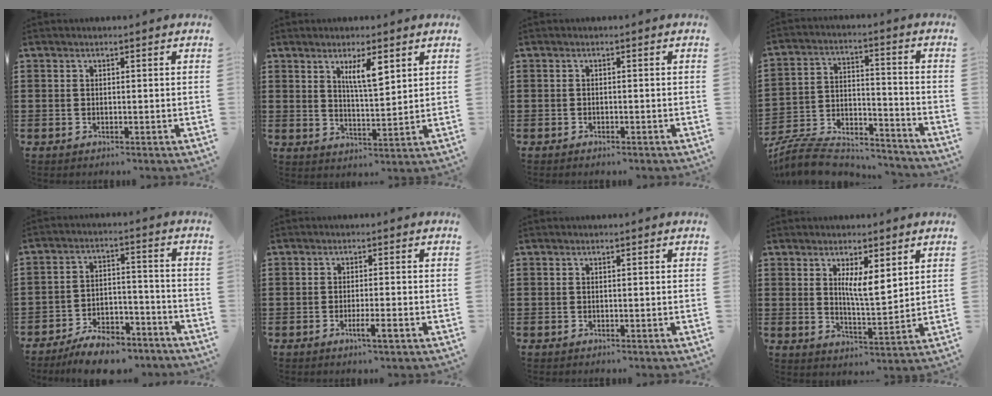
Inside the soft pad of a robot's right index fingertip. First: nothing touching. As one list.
[{"total": 5.2, "force": [2.7, 1.3, 4.2], "torque": [-0.081, 0.003, 0.043]}, {"total": 0.8, "force": [-0.8, 0.1, 0.1], "torque": [-0.004, -0.003, -0.017]}, {"total": 8.8, "force": [-8.3, 1.6, 2.4], "torque": [-0.053, 0.009, -0.163]}, {"total": 7.7, "force": [-6.9, 1.9, 2.9], "torque": [-0.051, 0.018, -0.128]}, {"total": 2.8, "force": [-1.5, 0.2, 2.4], "torque": [-0.040, -0.002, -0.026]}, {"total": 0.0}, {"total": 4.9, "force": [2.4, 1.2, 4.0], "torque": [-0.069, -0.008, 0.038]}]